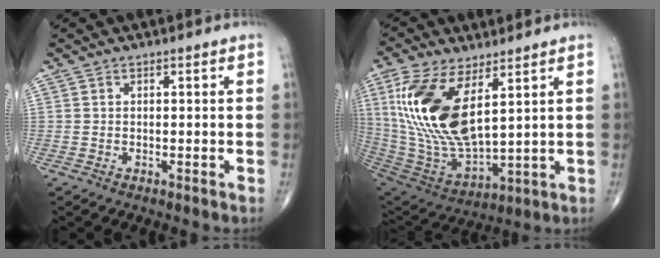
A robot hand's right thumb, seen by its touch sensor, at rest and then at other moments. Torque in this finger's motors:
{"motor_torque": [0.47, 4.53, 2.14, 0.62, 0.78]}